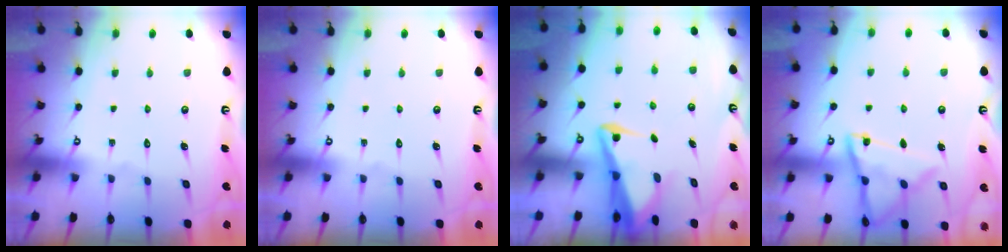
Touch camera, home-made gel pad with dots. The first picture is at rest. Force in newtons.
{"total": 0.0}
{"total": 4.4, "press": 4.3, "slide": 0.8}
{"total": 13.3, "press": 13.3, "slide": 1.1}